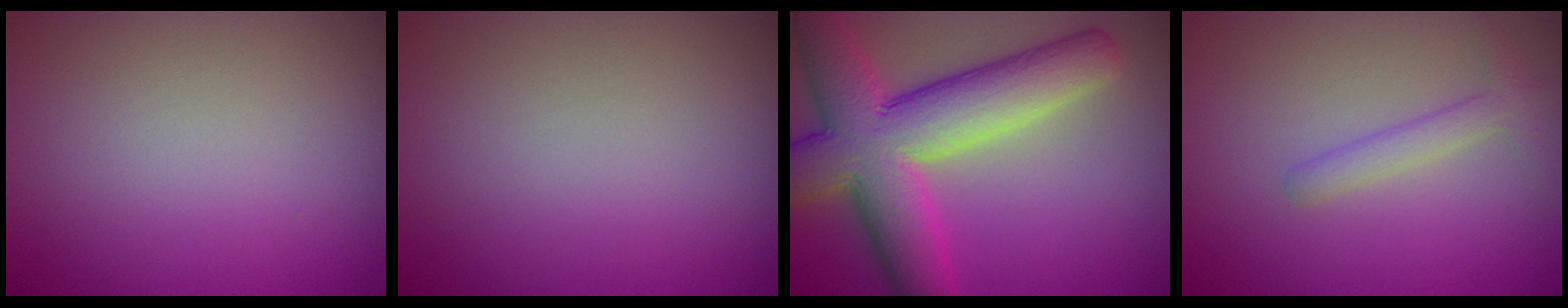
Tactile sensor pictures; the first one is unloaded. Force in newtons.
{"total": 0.0}
{"total": 11.1, "press": 11.0, "slide": 0.4}
{"total": 1.8, "press": 1.8, "slide": 0.0}